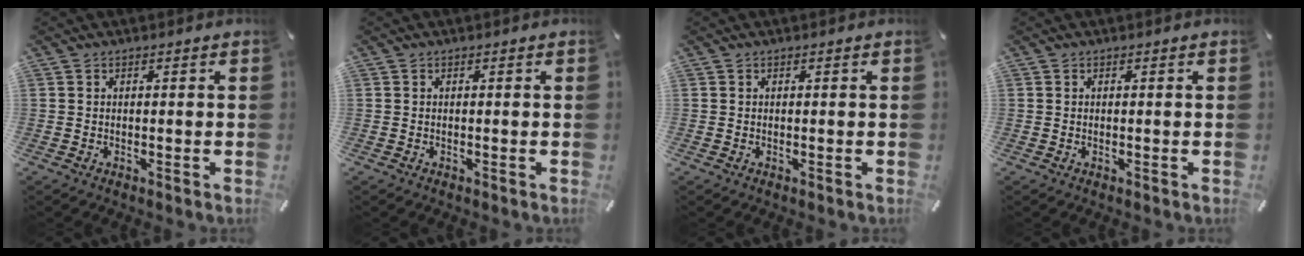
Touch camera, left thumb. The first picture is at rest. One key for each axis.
{"total": 0.0}
{"total": 0.0}
{"total": 0.0}